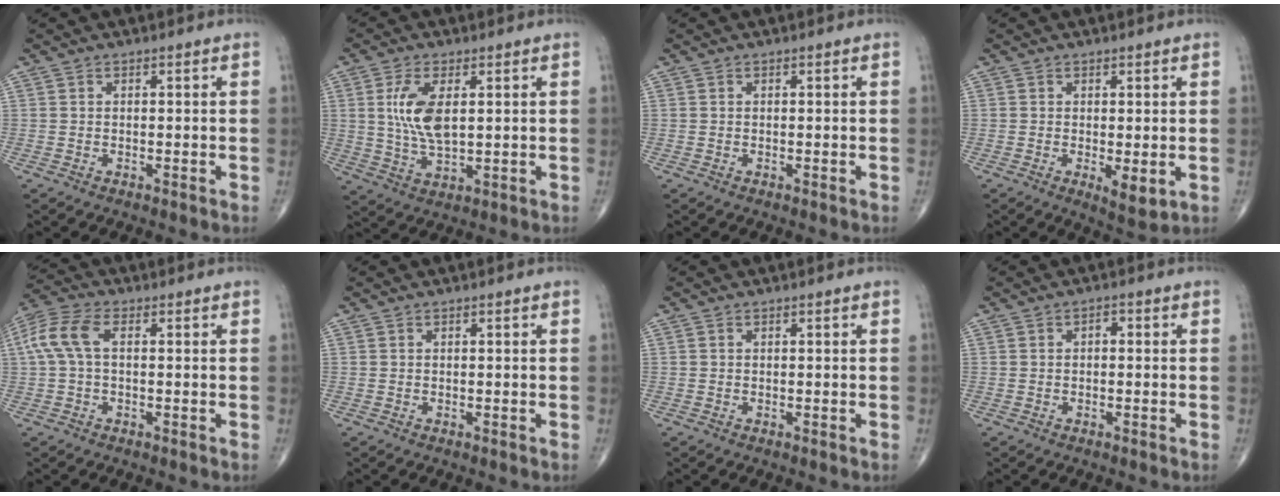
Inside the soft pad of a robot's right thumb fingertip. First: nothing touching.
{"total": 8.7, "force": [1.8, 3.9, 7.6], "torque": [-0.156, -0.011, 0.040]}
{"total": 0.0}
{"total": 4.1, "force": [-0.6, 1.5, 3.7], "torque": [-0.055, -0.015, -0.005]}
{"total": 7.6, "force": [0.9, 4.0, 6.4], "torque": [-0.159, 0.027, 0.015]}
{"total": 0.0}
{"total": 0.0}
{"total": 1.3, "force": [0.0, 0.8, 1.0], "torque": [-0.011, 0.007, -0.004]}